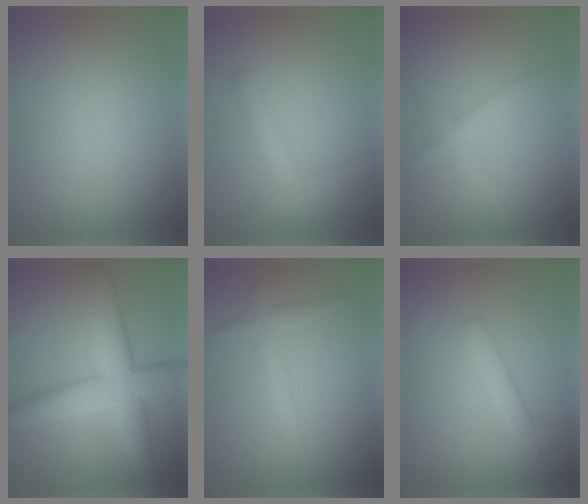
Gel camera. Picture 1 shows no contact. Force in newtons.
{"total": 2.4, "press": 2.4, "slide": 0.1}
{"total": 1.7, "press": 1.7, "slide": 0.1}
{"total": 7.1, "press": 7.1, "slide": 0.2}
{"total": 1.8, "press": 1.7, "slide": 0.1}
{"total": 2.0, "press": 2.0, "slide": 0.0}